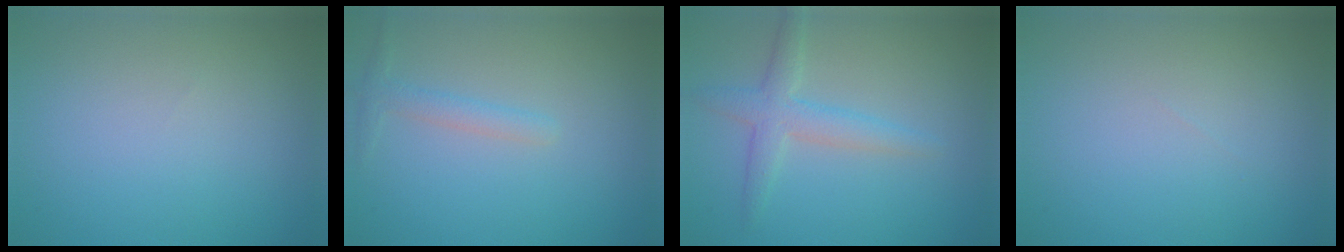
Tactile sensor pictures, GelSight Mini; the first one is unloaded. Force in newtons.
{"total": 1.5, "press": 1.5, "slide": 0.0}
{"total": 3.0, "press": 3.0, "slide": 0.1}
{"total": 0.0}